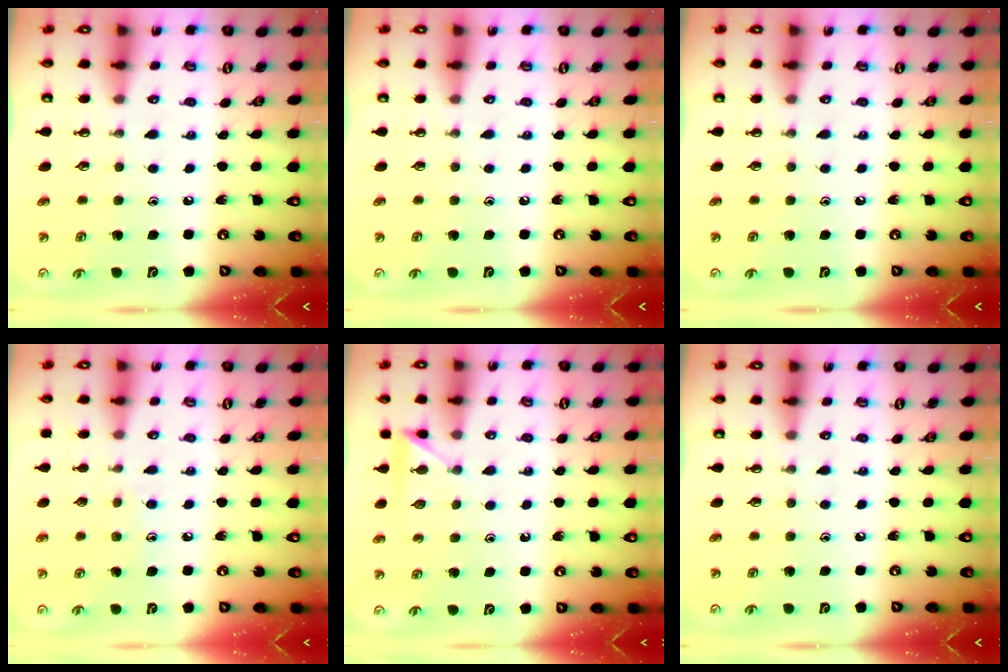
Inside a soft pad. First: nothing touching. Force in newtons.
{"total": 0.0}
{"total": 0.0}
{"total": 5.0, "press": 5.0, "slide": 0.5}
{"total": 4.4, "press": 4.4, "slide": 0.3}
{"total": 0.0}